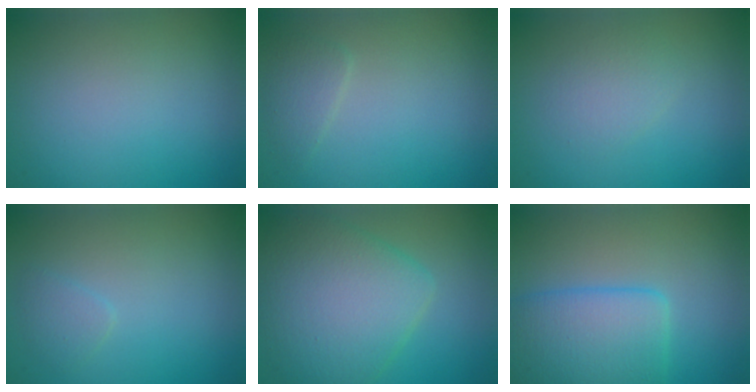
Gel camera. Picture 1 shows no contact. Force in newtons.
{"total": 1.5, "press": 1.5, "slide": 0.1}
{"total": 1.6, "press": 1.6, "slide": 0.1}
{"total": 1.1, "press": 1.1, "slide": 0.1}
{"total": 7.7, "press": 7.7, "slide": 0.3}
{"total": 5.9, "press": 5.9, "slide": 0.2}